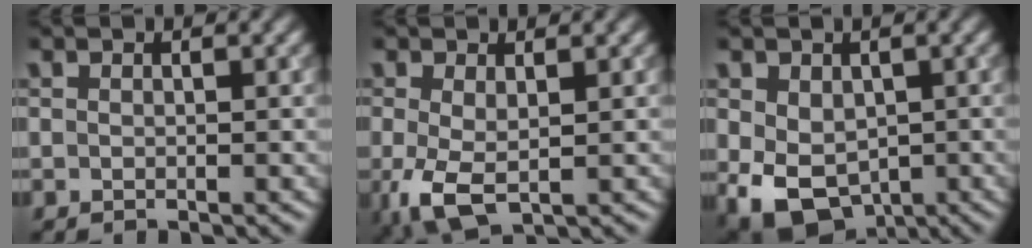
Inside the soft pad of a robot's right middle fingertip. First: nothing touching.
{"total": 4.2, "force": [-0.6, 2.1, 3.5], "torque": [-0.087, -0.011, -0.009]}
{"total": 7.2, "force": [-1.7, 5.1, 4.7], "torque": [-0.089, -0.026, -0.017]}